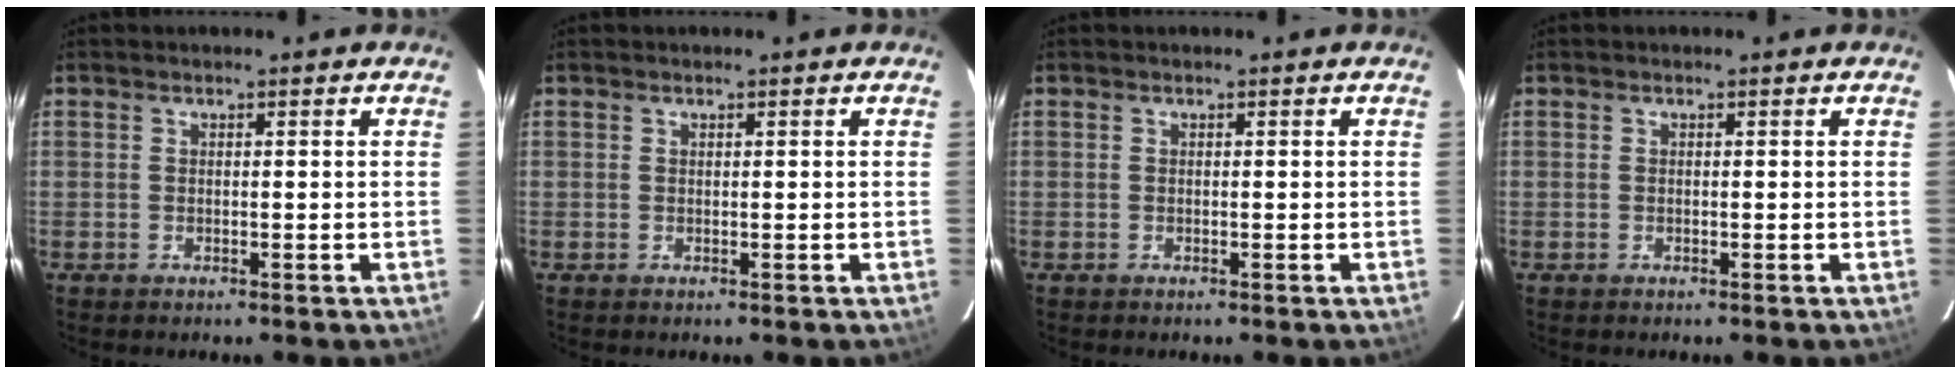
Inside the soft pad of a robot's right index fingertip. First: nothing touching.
{"total": 0.0}
{"total": 0.0}
{"total": 0.0}